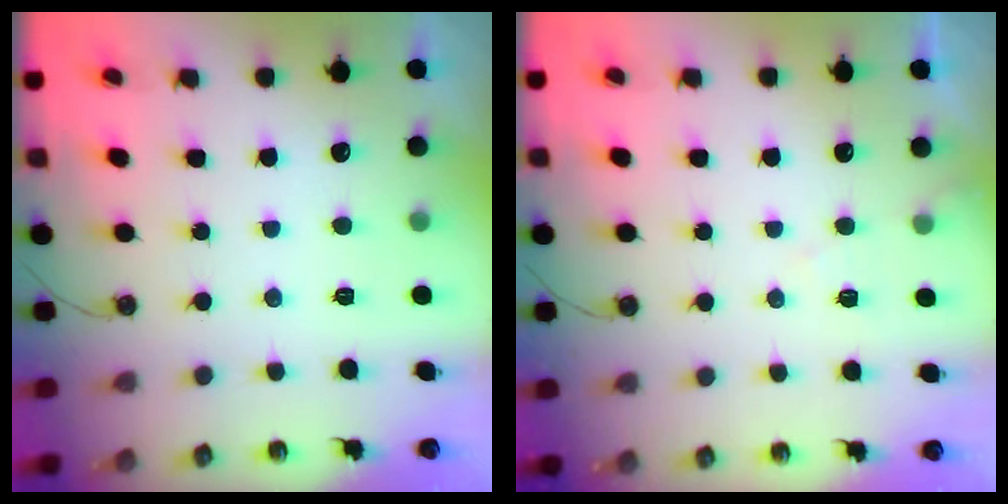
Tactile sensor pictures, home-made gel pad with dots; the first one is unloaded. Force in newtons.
{"total": 6.4, "press": 6.3, "slide": 0.8}